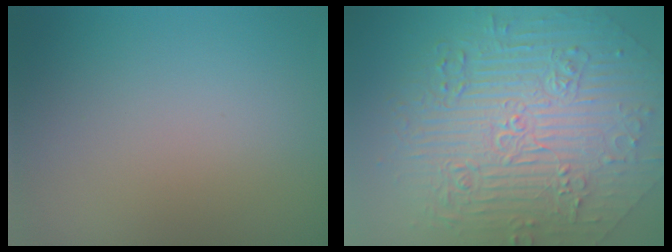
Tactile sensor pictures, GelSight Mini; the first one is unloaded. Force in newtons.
{"total": 11.1, "press": 7.5, "slide": 8.2}